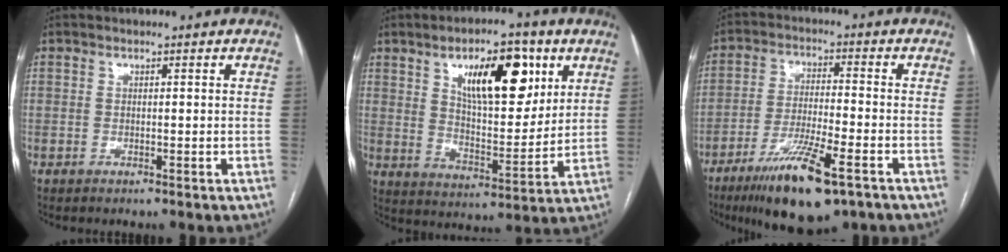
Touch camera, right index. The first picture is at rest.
{"total": 14.5, "force": [6.7, 5.4, 11.7], "torque": [-0.181, 0.010, 0.113]}
{"total": 13.4, "force": [-8.1, 2.1, 10.5], "torque": [-0.192, -0.027, -0.135]}